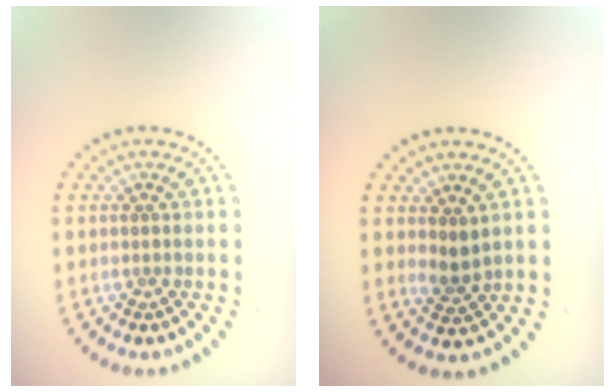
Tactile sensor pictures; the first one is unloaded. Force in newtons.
{"total": 1.6, "press": 1.4, "slide": 0.9}